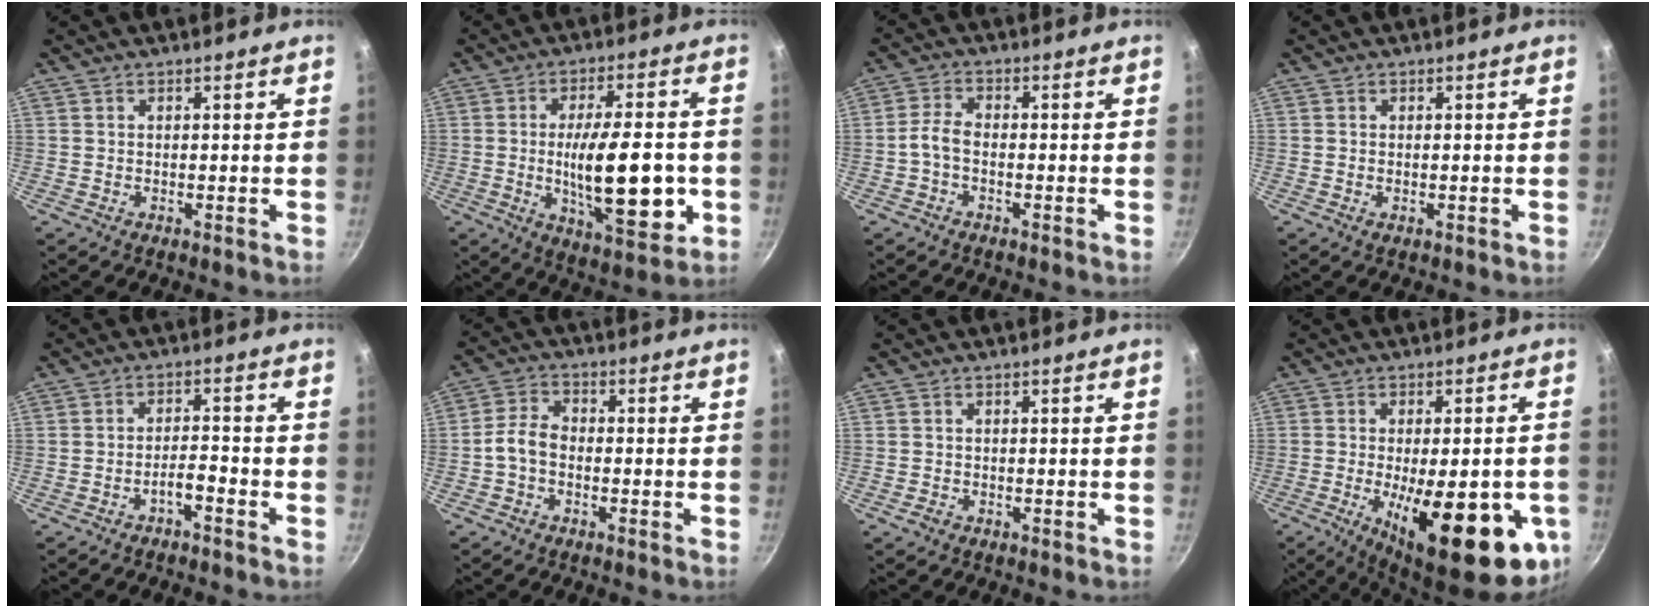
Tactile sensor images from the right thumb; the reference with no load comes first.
{"total": 17.8, "force": [-2.5, 6.3, 16.5], "torque": [-0.240, -0.001, -0.033]}
{"total": 3.5, "force": [-1.4, 1.8, 2.6], "torque": [-0.060, 0.019, -0.036]}
{"total": 0.7, "force": [-0.2, 0.4, 0.6], "torque": [-0.010, -0.001, -0.004]}
{"total": 3.2, "force": [-2.4, 0.7, 2.0], "torque": [-0.034, 0.029, -0.039]}
{"total": 4.7, "force": [-1.5, 3.1, 3.2], "torque": [-0.060, 0.030, -0.039]}
{"total": 1.3, "force": [-0.8, 0.9, 0.5], "torque": [-0.009, 0.005, -0.013]}
{"total": 23.1, "force": [-6.9, 8.2, 20.5], "torque": [-0.257, -0.007, -0.085]}